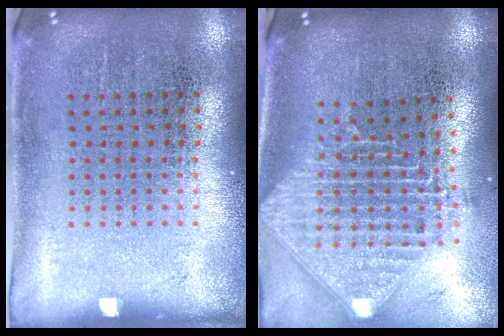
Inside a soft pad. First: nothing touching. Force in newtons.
{"total": 2.4, "press": 1.8, "slide": 1.6}